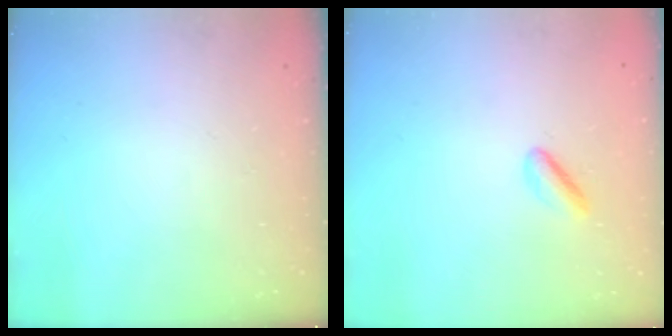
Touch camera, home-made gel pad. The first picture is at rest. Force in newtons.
{"total": 2.5, "press": 2.5, "slide": 0.5}